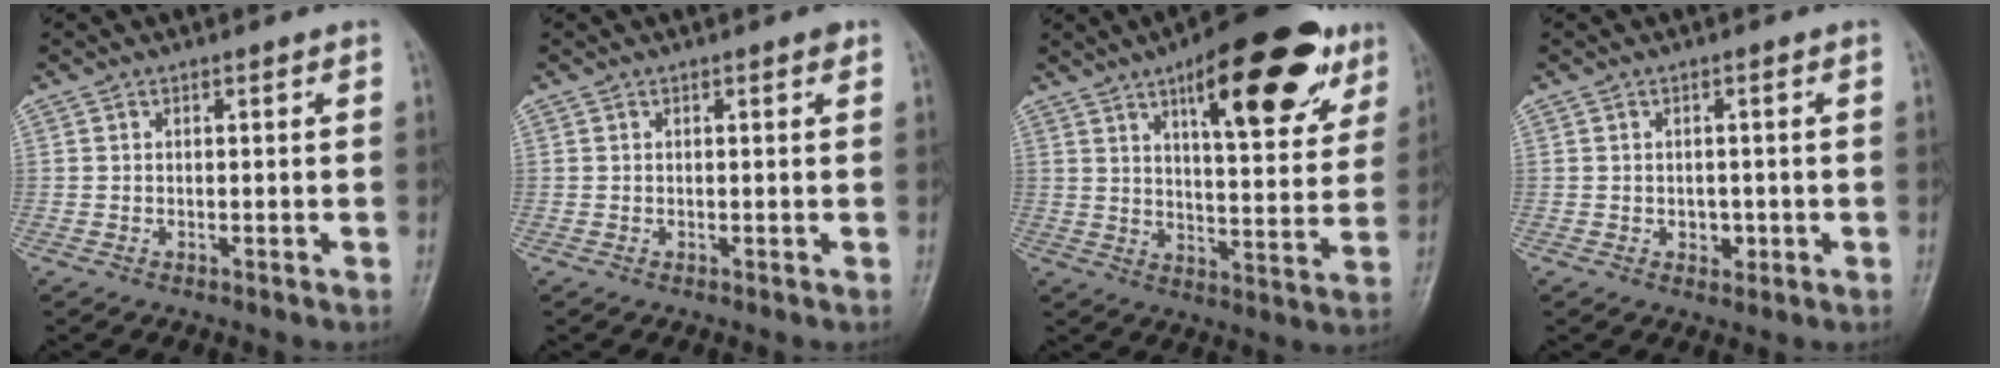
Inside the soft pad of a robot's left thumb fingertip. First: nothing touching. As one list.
[{"total": 0.7, "force": [0.4, 0.3, 0.6], "torque": [-0.008, 0.000, 0.003]}, {"total": 21.7, "force": [11.3, 7.7, 16.8], "torque": [-0.200, -0.031, 0.162]}, {"total": 2.3, "force": [-0.5, 1.9, 1.3], "torque": [-0.007, 0.002, -0.003]}]